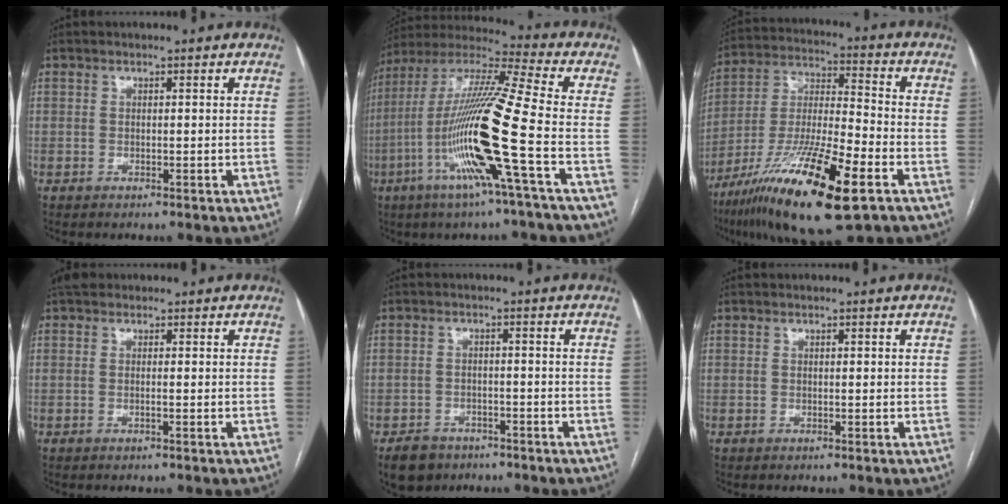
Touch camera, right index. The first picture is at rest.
{"total": 18.8, "force": [-5.9, -1.2, 17.8], "torque": [-0.361, -0.015, -0.125]}
{"total": 21.2, "force": [-11.1, 2.7, 17.8], "torque": [-0.336, -0.043, -0.195]}
{"total": 1.5, "force": [0.7, 0.6, 1.2], "torque": [-0.032, 0.010, 0.010]}
{"total": 6.3, "force": [-4.3, 4.1, 2.0], "torque": [-0.041, 0.001, -0.067]}
{"total": 0.0}